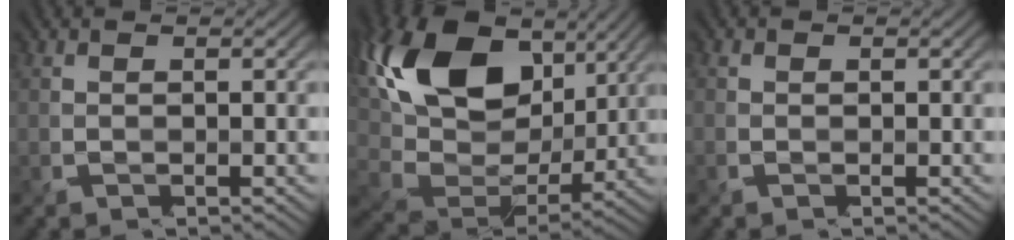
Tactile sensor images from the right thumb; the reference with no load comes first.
{"total": 17.5, "force": [6.5, 10.6, 12.4], "torque": [-0.281, 0.022, 0.125]}
{"total": 0.6, "force": [-0.2, 0.5, 0.1], "torque": [-0.002, 0.000, -0.002]}